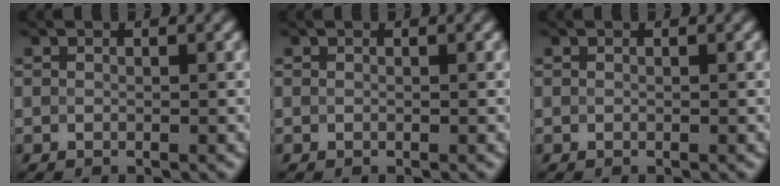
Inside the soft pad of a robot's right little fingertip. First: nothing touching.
{"total": 0.0}
{"total": 0.0}